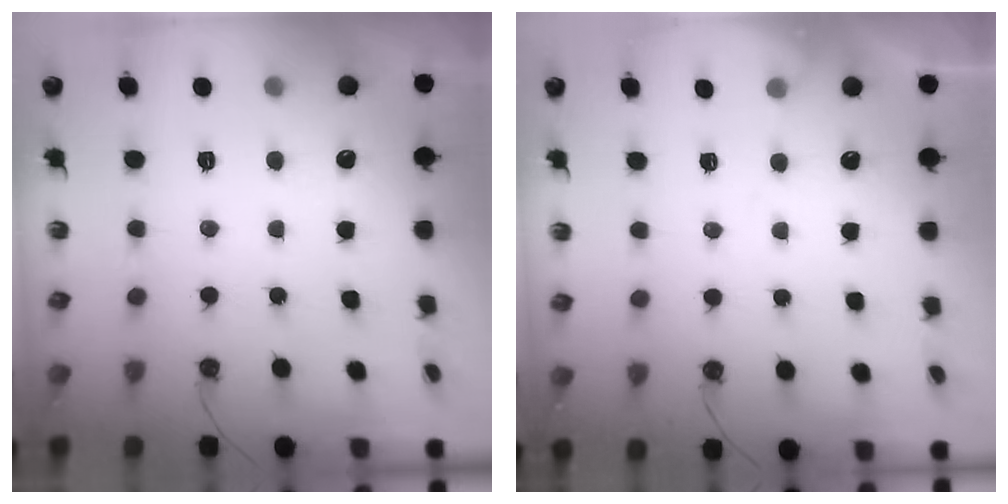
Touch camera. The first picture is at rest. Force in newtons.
{"total": 4.1, "press": 4.1, "slide": 0.6}